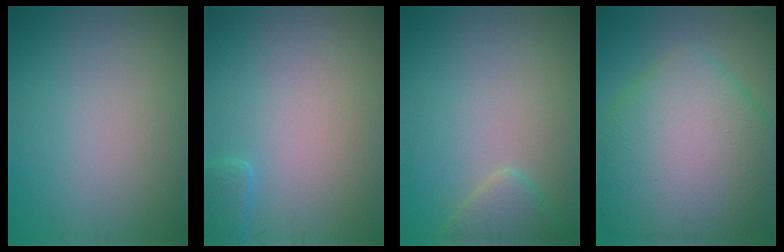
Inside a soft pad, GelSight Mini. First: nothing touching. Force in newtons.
{"total": 1.4, "press": 1.4, "slide": 0.1}
{"total": 2.6, "press": 2.6, "slide": 0.2}
{"total": 13.3, "press": 13.3, "slide": 0.5}